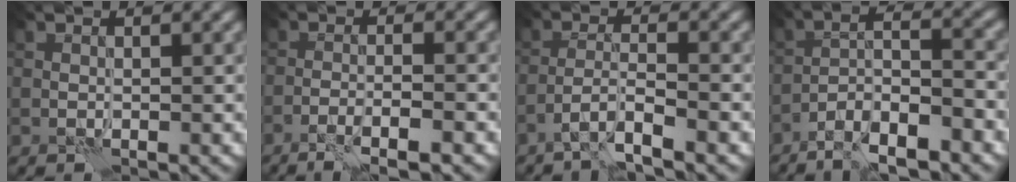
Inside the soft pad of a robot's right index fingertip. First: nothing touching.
{"total": 4.4, "force": [-2.8, 0.6, 3.3], "torque": [-0.054, 0.009, -0.057]}
{"total": 3.4, "force": [-2.5, 0.3, 2.3], "torque": [-0.043, 0.006, -0.057]}
{"total": 6.8, "force": [-4.9, 1.5, 4.6], "torque": [-0.073, 0.009, -0.090]}